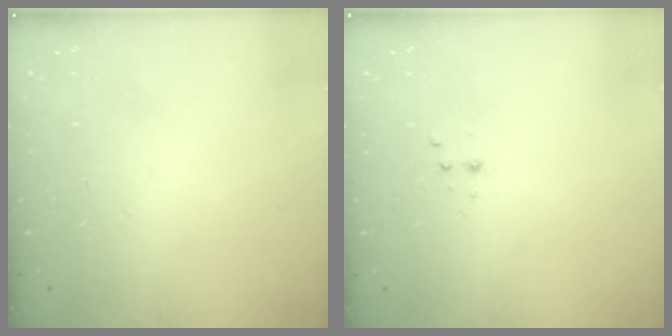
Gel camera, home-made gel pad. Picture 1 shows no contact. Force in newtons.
{"total": 2.5, "press": 2.4, "slide": 0.5}